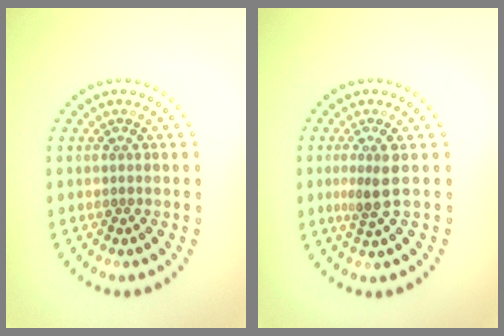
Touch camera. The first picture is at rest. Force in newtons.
{"total": 2.3, "press": 1.7, "slide": 1.5}